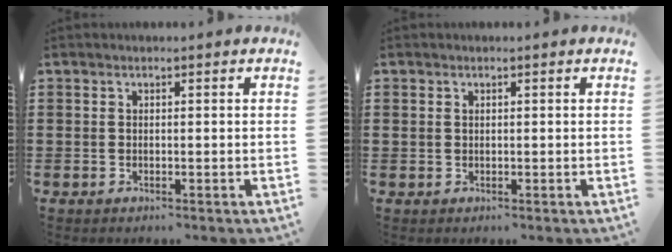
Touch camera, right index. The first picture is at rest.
{"total": 0.6, "force": [0.4, 0.5, 0.1], "torque": [-0.005, 0.002, 0.008]}